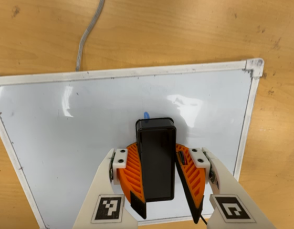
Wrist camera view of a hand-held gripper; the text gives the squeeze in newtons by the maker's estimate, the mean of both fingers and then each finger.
{"total": 12.9, "left": 14.4, "right": 11.4}